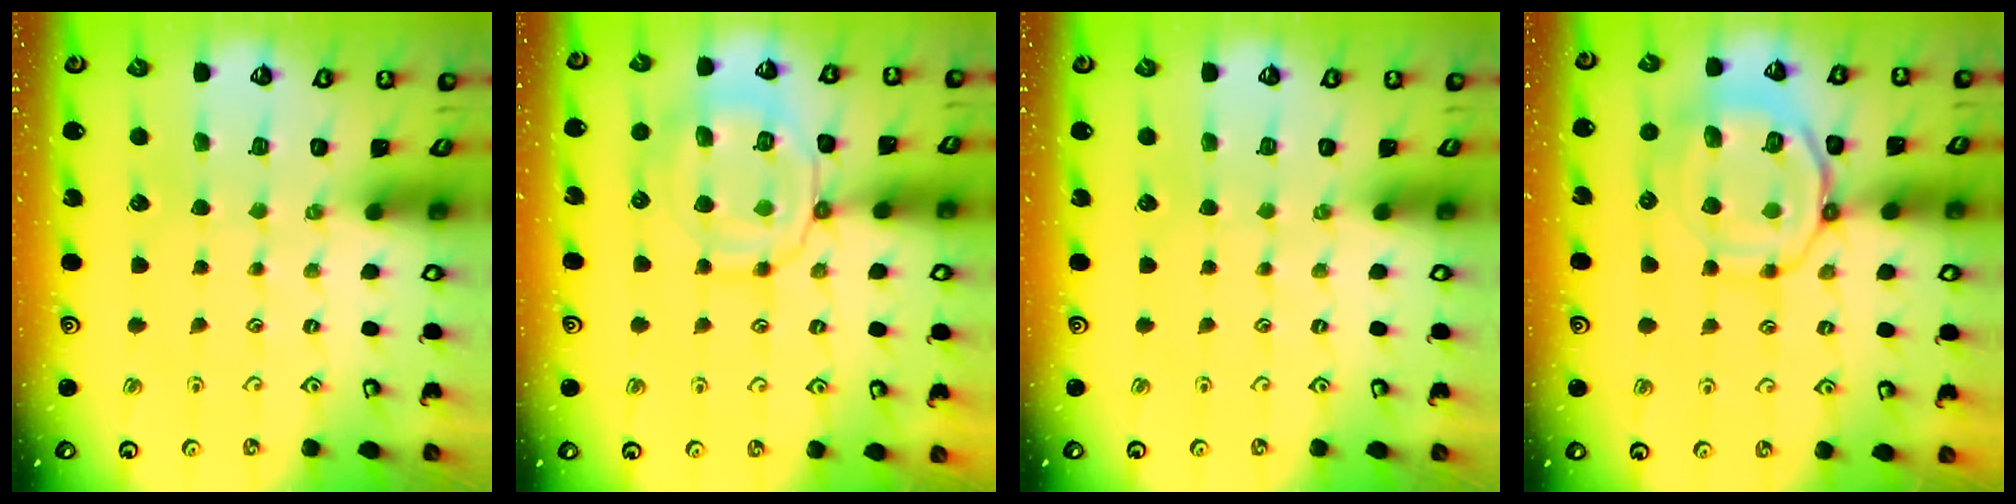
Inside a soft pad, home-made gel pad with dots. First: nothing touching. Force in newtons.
{"total": 14.2, "press": 14.2, "slide": 1.2}
{"total": 0.0}
{"total": 13.3, "press": 13.2, "slide": 1.3}